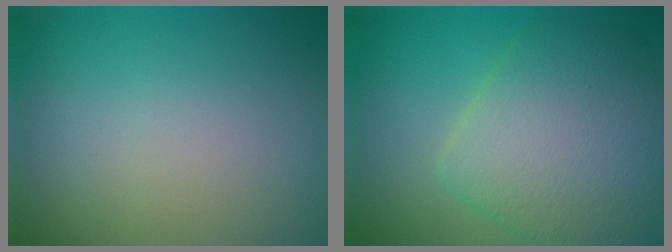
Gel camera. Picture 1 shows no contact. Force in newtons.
{"total": 6.8, "press": 6.8, "slide": 0.3}